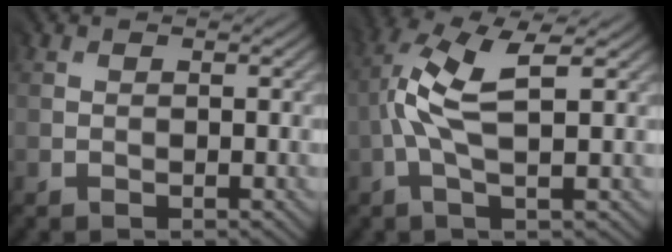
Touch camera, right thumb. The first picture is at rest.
{"total": 7.5, "force": [1.2, 2.6, 6.9], "torque": [-0.165, 0.021, 0.014]}